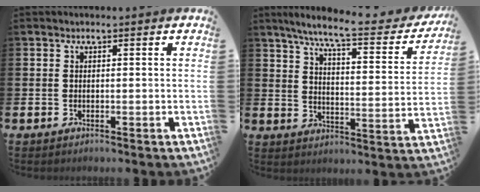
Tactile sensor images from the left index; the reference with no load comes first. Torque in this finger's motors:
{"motor_torque": [0.99, -1.14, 0.34, 0.08]}